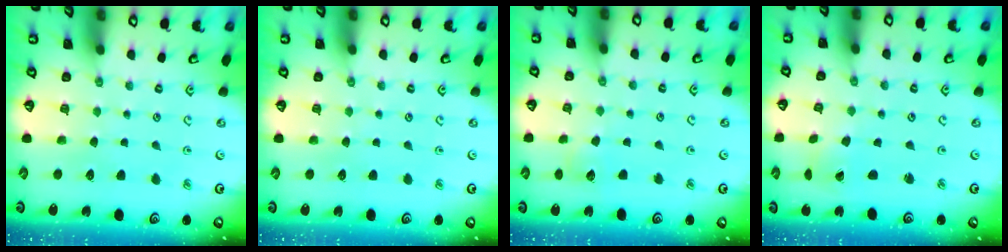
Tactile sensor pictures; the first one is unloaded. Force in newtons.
{"total": 0.0}
{"total": 4.8, "press": 4.7, "slide": 0.4}
{"total": 1.2, "press": 1.1, "slide": 0.4}